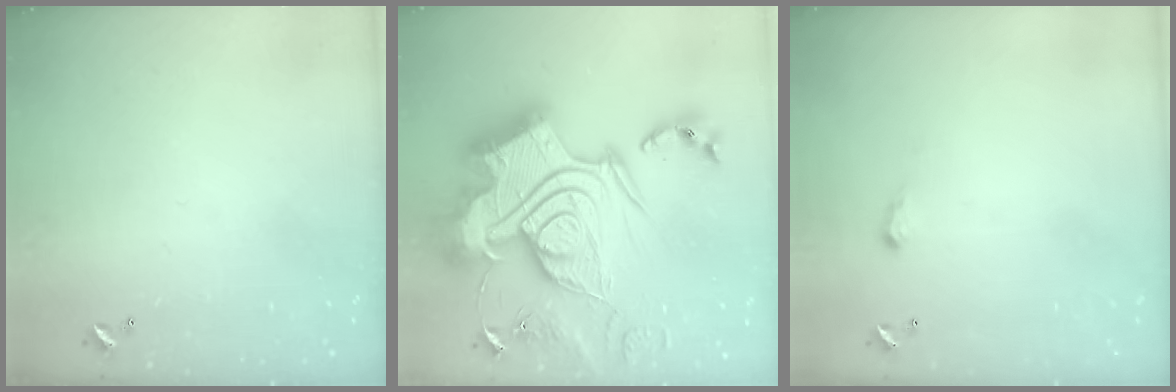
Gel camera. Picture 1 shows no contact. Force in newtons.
{"total": 0.6, "press": 0.6, "slide": 0.0}
{"total": 2.0, "press": 2.0, "slide": 0.3}